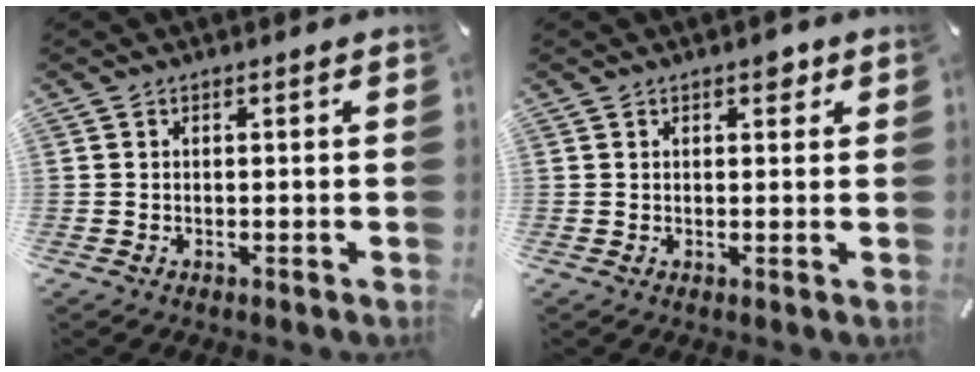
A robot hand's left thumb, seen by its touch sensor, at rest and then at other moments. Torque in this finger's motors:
{"motor_torque": [0.33, 0.37, 0.14, -0.10, 0.05]}